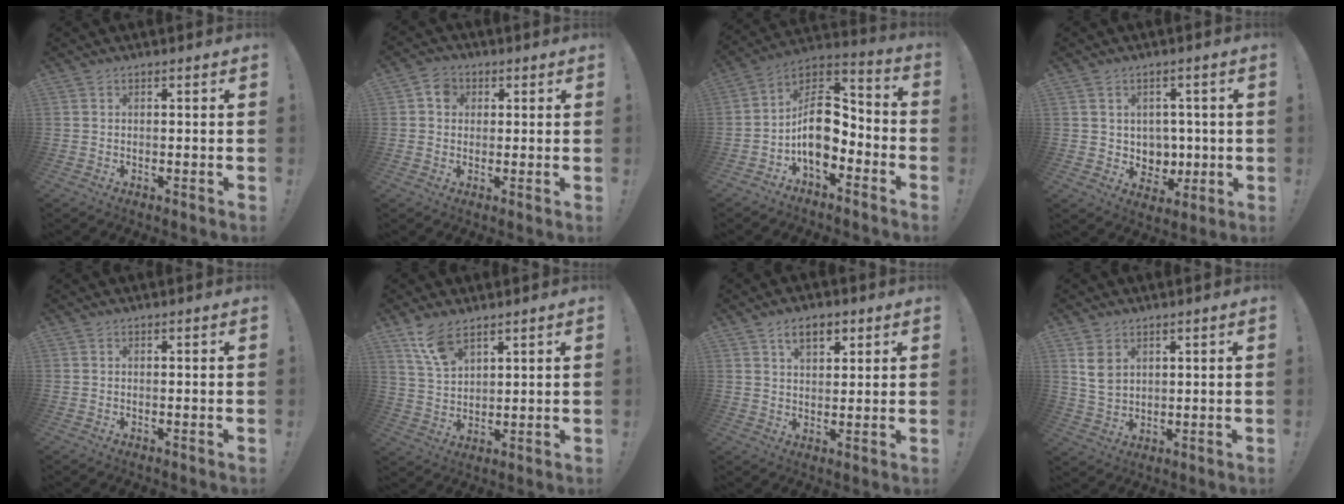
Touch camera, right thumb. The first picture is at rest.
{"total": 5.2, "force": [1.3, 4.5, 2.2], "torque": [-0.043, 0.010, 0.028]}
{"total": 13.6, "force": [-3.2, 8.8, 9.8], "torque": [-0.158, 0.018, -0.047]}
{"total": 6.5, "force": [2.1, 6.0, 1.0], "torque": [-0.018, -0.019, 0.050]}
{"total": 0.0}
{"total": 8.4, "force": [5.9, 3.6, 4.7], "torque": [-0.089, -0.027, 0.113]}
{"total": 6.5, "force": [3.5, 3.7, 4.1], "torque": [-0.058, -0.005, 0.060]}
{"total": 6.8, "force": [3.0, 5.1, 3.4], "torque": [-0.053, -0.006, 0.062]}